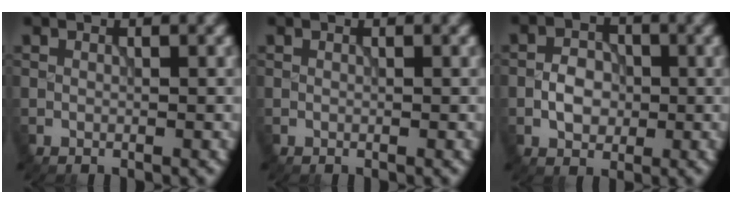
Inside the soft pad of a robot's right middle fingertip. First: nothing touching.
{"total": 0.0}
{"total": 2.9, "force": [-0.6, 2.2, 1.8], "torque": [-0.029, 0.003, -0.015]}